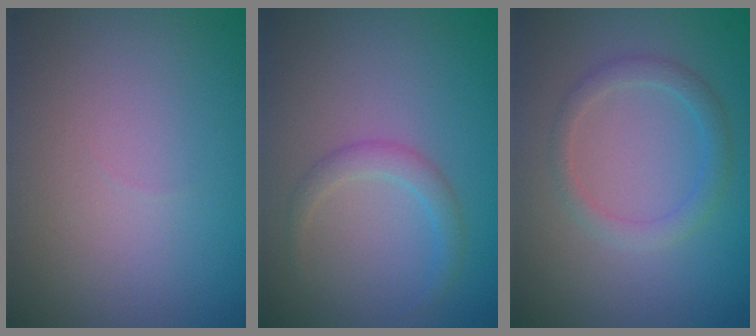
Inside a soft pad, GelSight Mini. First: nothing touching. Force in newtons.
{"total": 1.7, "press": 1.7, "slide": 0.1}
{"total": 2.0, "press": 1.9, "slide": 0.1}